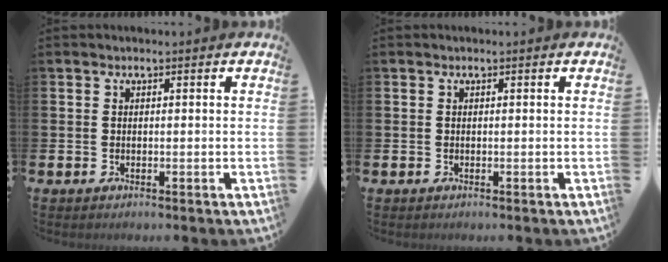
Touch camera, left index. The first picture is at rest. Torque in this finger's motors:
{"motor_torque": [-0.01, 0.00, 0.01, 0.01]}